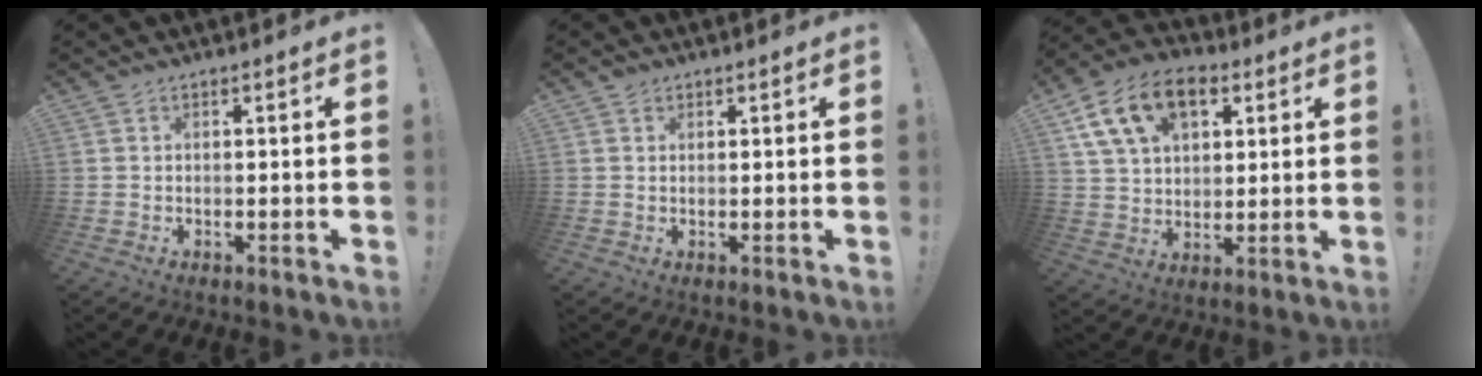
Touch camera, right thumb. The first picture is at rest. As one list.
[{"total": 1.4, "force": [1.1, 0.9, 0.2], "torque": [0.000, 0.000, 0.019]}, {"total": 16.4, "force": [7.4, 10.7, 10.0], "torque": [-0.158, -0.023, 0.140]}]